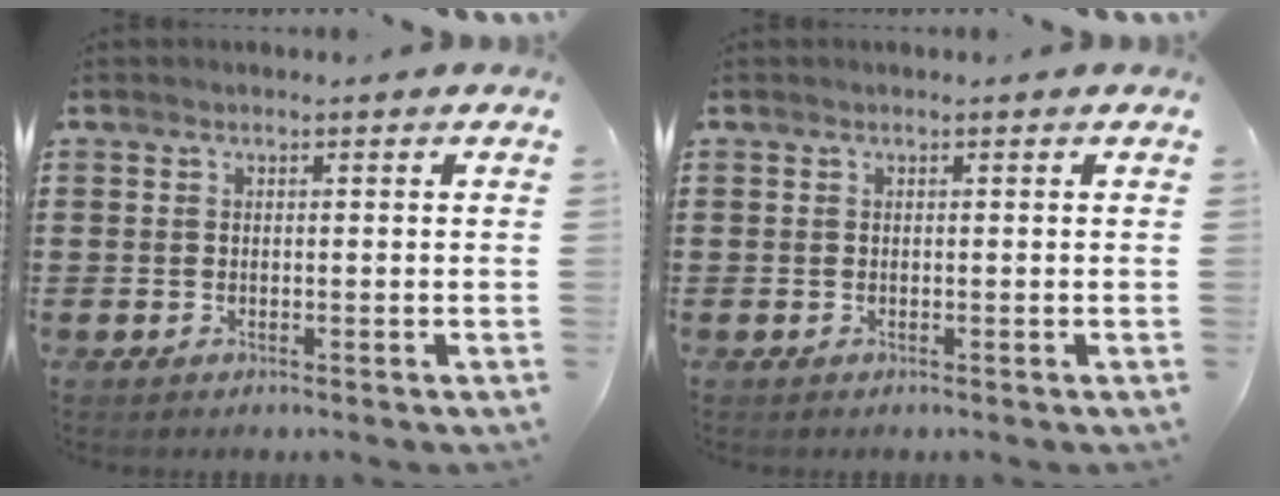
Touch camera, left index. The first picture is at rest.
{"total": 0.0}